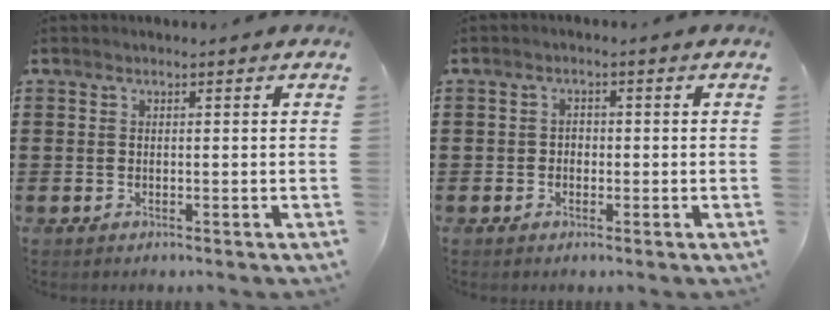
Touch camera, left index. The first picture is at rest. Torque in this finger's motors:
{"motor_torque": [-0.24, -0.02, -0.08, -0.01]}